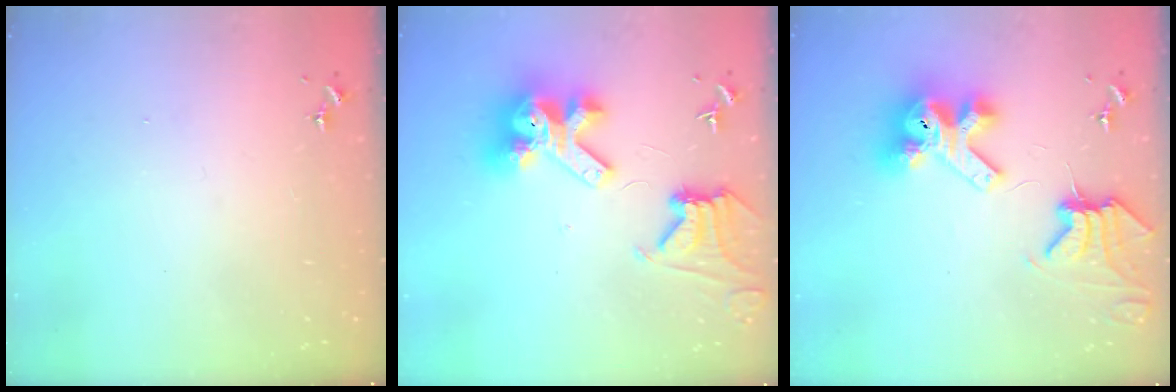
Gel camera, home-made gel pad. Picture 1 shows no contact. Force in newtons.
{"total": 16.9, "press": 16.7, "slide": 2.0}
{"total": 12.8, "press": 12.6, "slide": 1.9}